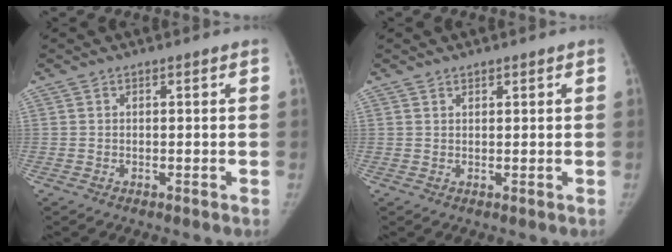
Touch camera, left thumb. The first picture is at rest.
{"total": 1.0, "force": [0.9, 0.4, 0.3], "torque": [0.001, -0.006, 0.013]}